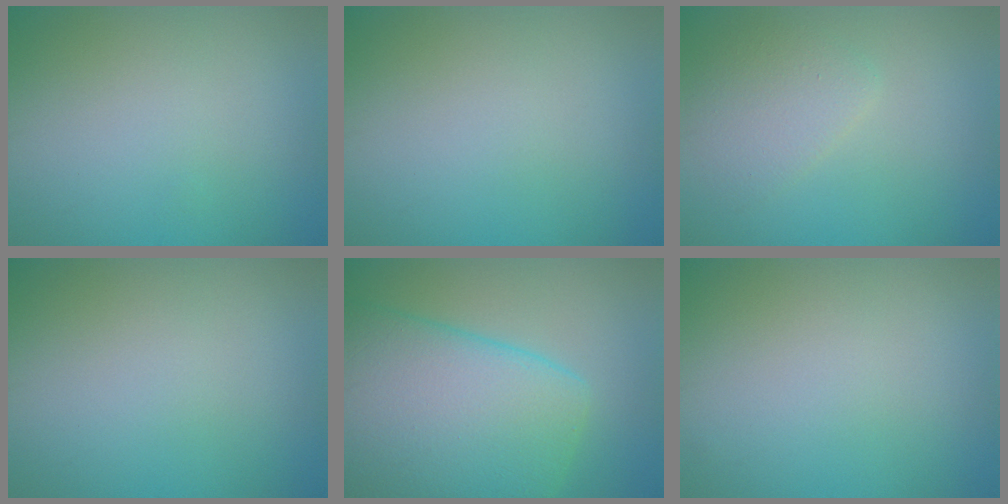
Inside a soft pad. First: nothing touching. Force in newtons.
{"total": 0.0}
{"total": 2.5, "press": 2.5, "slide": 0.1}
{"total": 0.0}
{"total": 12.0, "press": 12.0, "slide": 0.5}
{"total": 0.0}